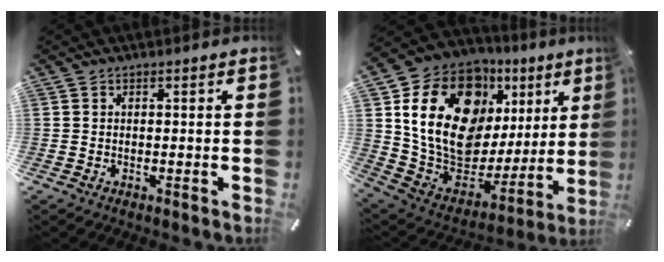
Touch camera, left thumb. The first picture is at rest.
{"total": 21.8, "force": [8.9, 14.7, 13.4], "torque": [-0.263, -0.061, 0.161]}